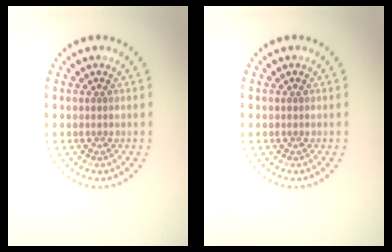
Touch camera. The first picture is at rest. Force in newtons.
{"total": 0.0}